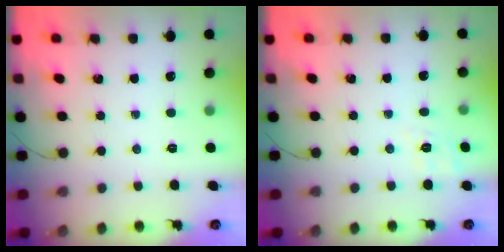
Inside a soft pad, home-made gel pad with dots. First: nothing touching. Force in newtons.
{"total": 2.0, "press": 0.1, "slide": 2.0}